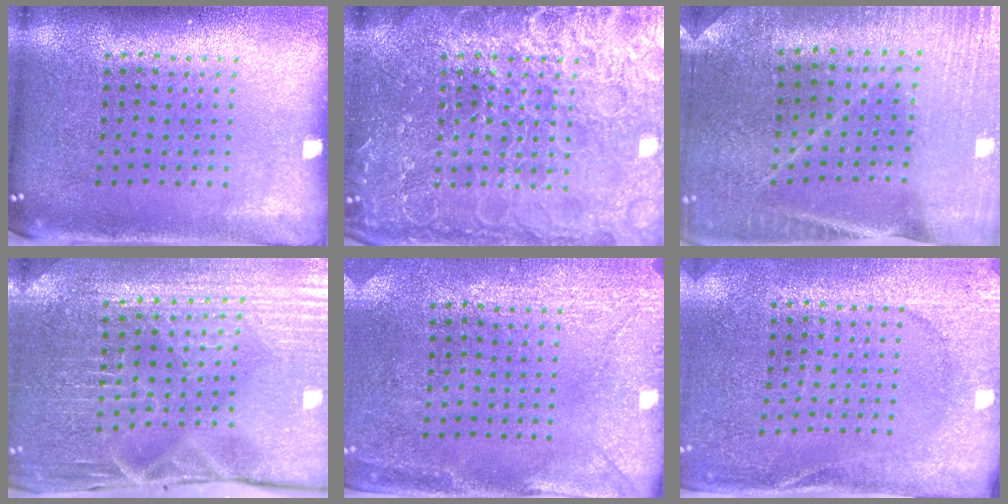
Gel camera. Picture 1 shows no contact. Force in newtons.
{"total": 6.9, "press": 6.9, "slide": 0.8}
{"total": 1.2, "press": 1.2, "slide": 0.1}
{"total": 3.9, "press": 3.9, "slide": 0.4}
{"total": 2.9, "press": 2.4, "slide": 1.6}
{"total": 2.6, "press": 2.5, "slide": 0.7}